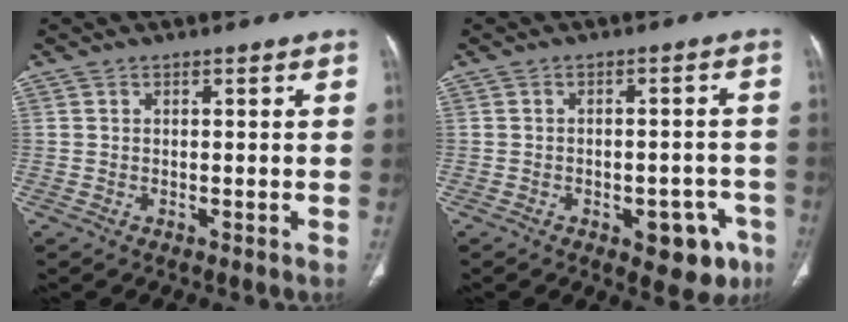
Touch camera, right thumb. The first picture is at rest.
{"total": 9.0, "force": [-4.4, 4.7, 6.2], "torque": [-0.044, 0.022, -0.048]}